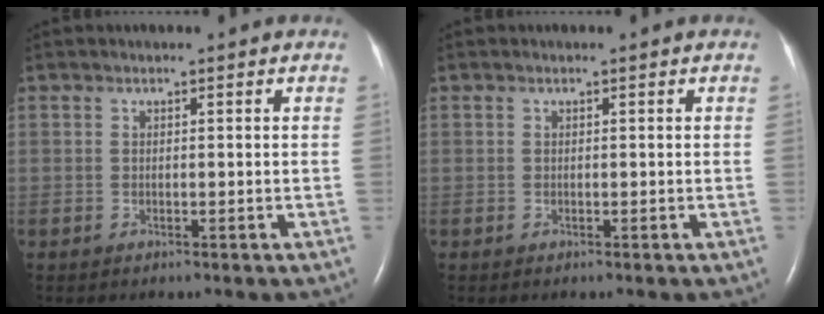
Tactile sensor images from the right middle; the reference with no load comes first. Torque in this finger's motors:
{"motor_torque": [-0.01, 0.06, 0.00, 0.01]}